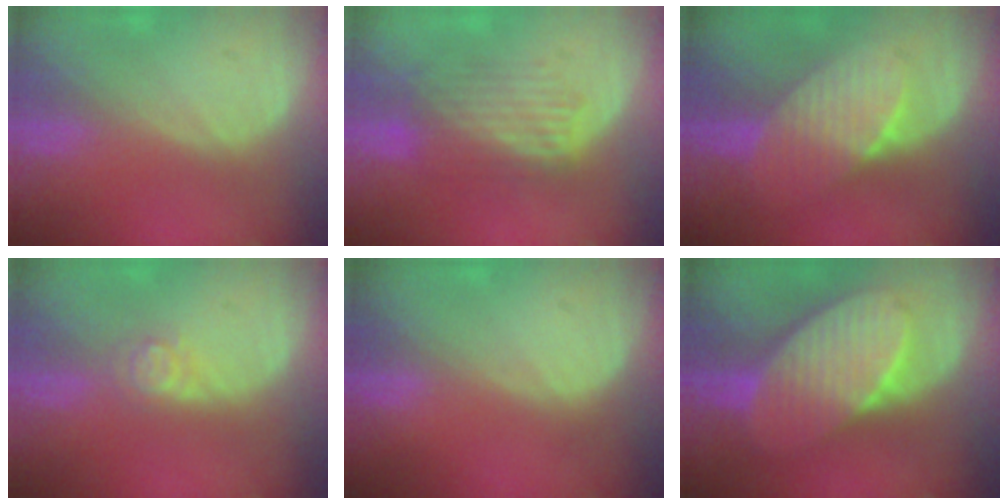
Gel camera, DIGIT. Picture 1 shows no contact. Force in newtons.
{"total": 5.9, "press": 5.9, "slide": 0.4}
{"total": 7.2, "press": 7.0, "slide": 1.8}
{"total": 2.6, "press": 2.6, "slide": 0.3}
{"total": 0.0}
{"total": 10.9, "press": 10.9, "slide": 0.8}